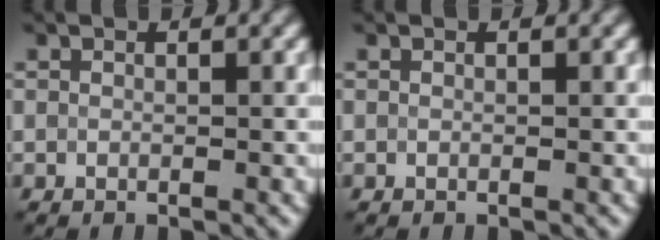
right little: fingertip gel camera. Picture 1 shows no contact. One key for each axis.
{"total": 0.0}